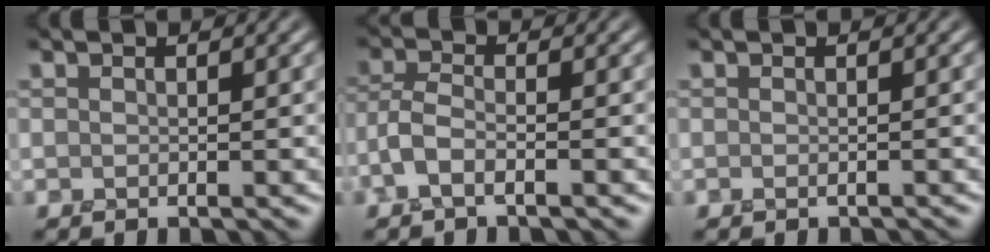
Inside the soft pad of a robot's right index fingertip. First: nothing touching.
{"total": 1.9, "force": [-1.2, 0.5, 1.5], "torque": [-0.035, 0.007, -0.031]}
{"total": 0.5, "force": [-0.4, -0.1, -0.3], "torque": [0.005, -0.004, -0.008]}